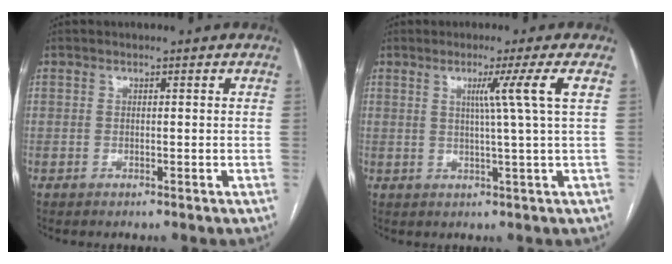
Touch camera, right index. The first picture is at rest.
{"total": 5.6, "force": [1.7, -2.3, 4.9], "torque": [-0.085, -0.007, 0.034]}